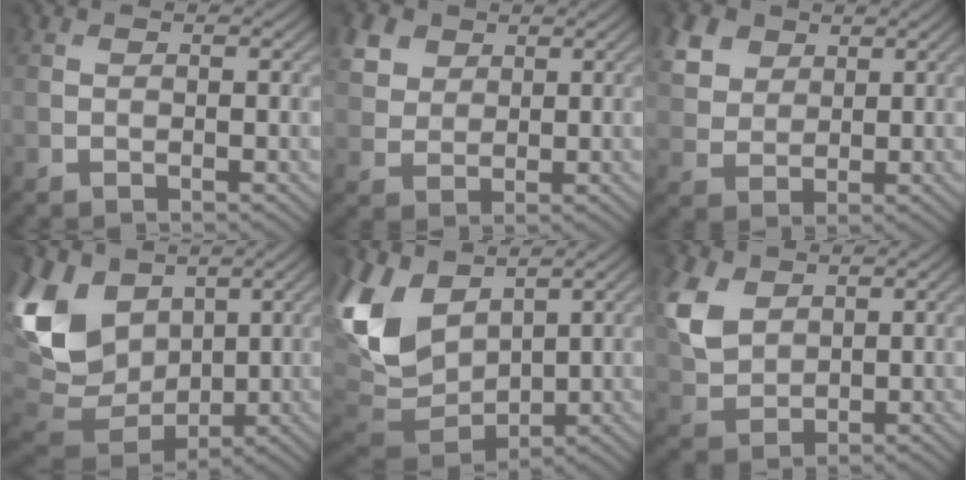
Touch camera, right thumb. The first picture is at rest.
{"total": 5.1, "force": [2.8, 3.7, 2.2], "torque": [-0.074, -0.003, 0.062]}
{"total": 6.1, "force": [3.1, 4.4, 2.9], "torque": [-0.095, 0.006, 0.060]}
{"total": 14.4, "force": [3.0, 10.7, 9.1], "torque": [-0.266, -0.010, 0.068]}
{"total": 11.8, "force": [3.0, 8.1, 8.0], "torque": [-0.224, 0.000, 0.054]}
{"total": 6.7, "force": [2.8, 4.6, 4.0], "torque": [-0.112, 0.000, 0.059]}